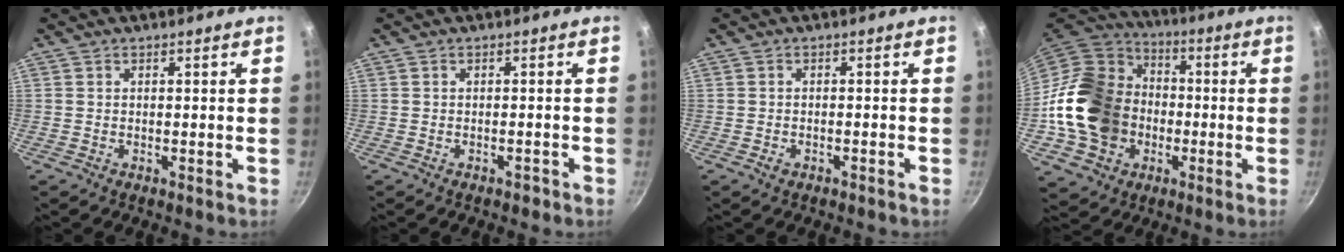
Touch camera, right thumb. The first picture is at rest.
{"total": 0.8, "force": [-0.7, 0.2, 0.4], "torque": [-0.005, 0.010, -0.004]}
{"total": 1.1, "force": [-0.7, 0.5, 0.6], "torque": [-0.015, 0.007, -0.012]}
{"total": 22.5, "force": [-3.0, 18.8, 11.9], "torque": [-0.208, 0.047, -0.043]}